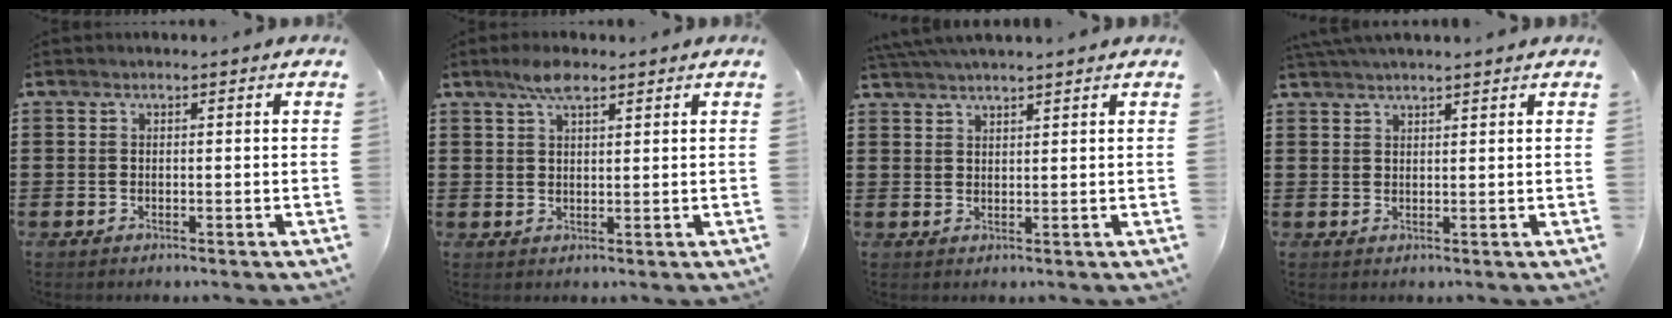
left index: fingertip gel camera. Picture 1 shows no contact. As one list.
[{"total": 4.3, "force": [2.8, 1.4, 2.9], "torque": [-0.065, 0.007, 0.050]}, {"total": 2.8, "force": [2.6, -0.1, 0.8], "torque": [-0.023, 0.000, 0.051]}, {"total": 2.0, "force": [1.9, 0.1, 0.6], "torque": [-0.016, 0.002, 0.037]}]